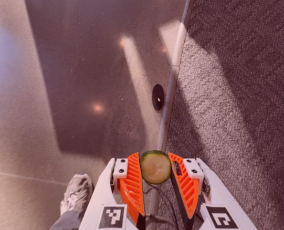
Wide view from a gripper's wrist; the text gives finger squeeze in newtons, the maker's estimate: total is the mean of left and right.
{"total": 6.7, "left": 6.2, "right": 7.1}